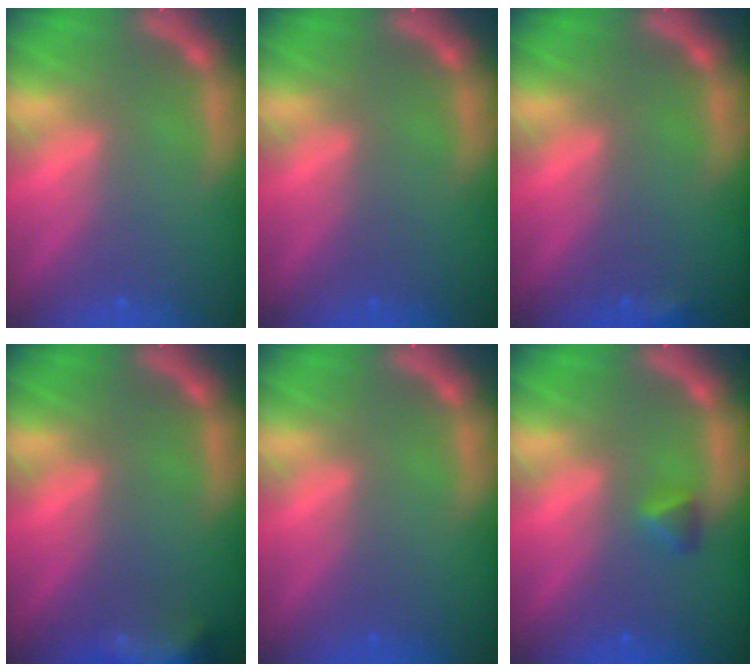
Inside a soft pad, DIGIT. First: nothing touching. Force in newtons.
{"total": 0.0}
{"total": 0.9}
{"total": 6.9}
{"total": 0.0}
{"total": 1.4}